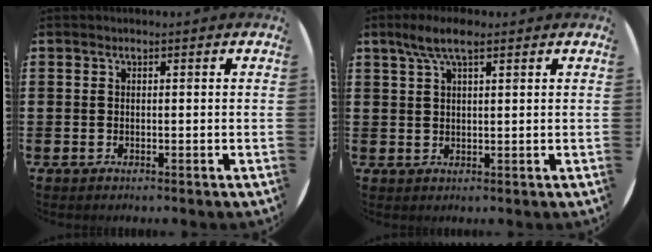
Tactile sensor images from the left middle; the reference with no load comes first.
{"total": 4.8, "force": [3.0, 1.3, 3.4], "torque": [-0.074, 0.008, 0.053]}